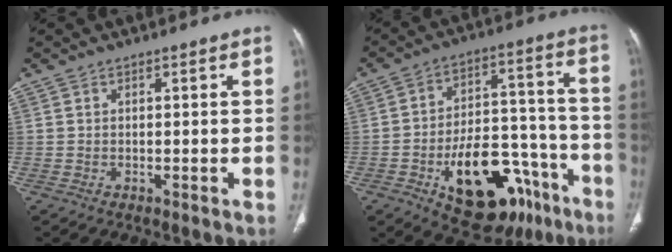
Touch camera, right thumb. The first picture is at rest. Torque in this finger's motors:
{"motor_torque": [4.06, 0.95, 1.46, -0.95, 0.38]}